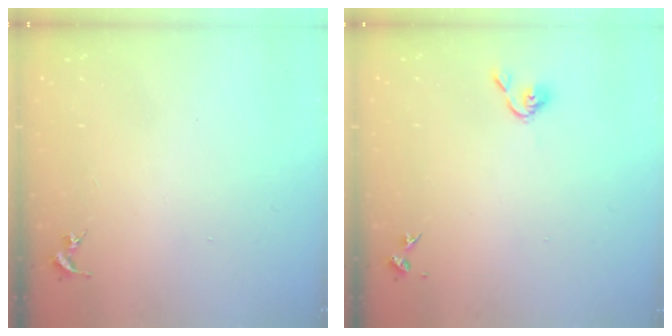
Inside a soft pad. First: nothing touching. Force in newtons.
{"total": 3.7, "press": 3.6, "slide": 0.7}